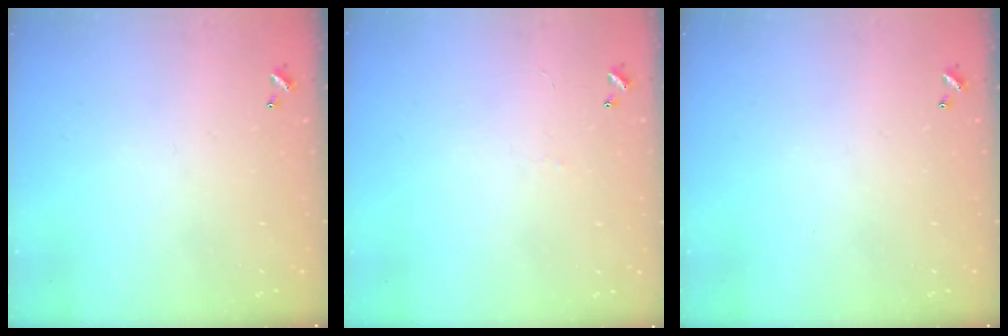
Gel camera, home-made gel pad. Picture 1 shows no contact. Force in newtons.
{"total": 2.7, "press": 2.6, "slide": 0.5}
{"total": 0.0}